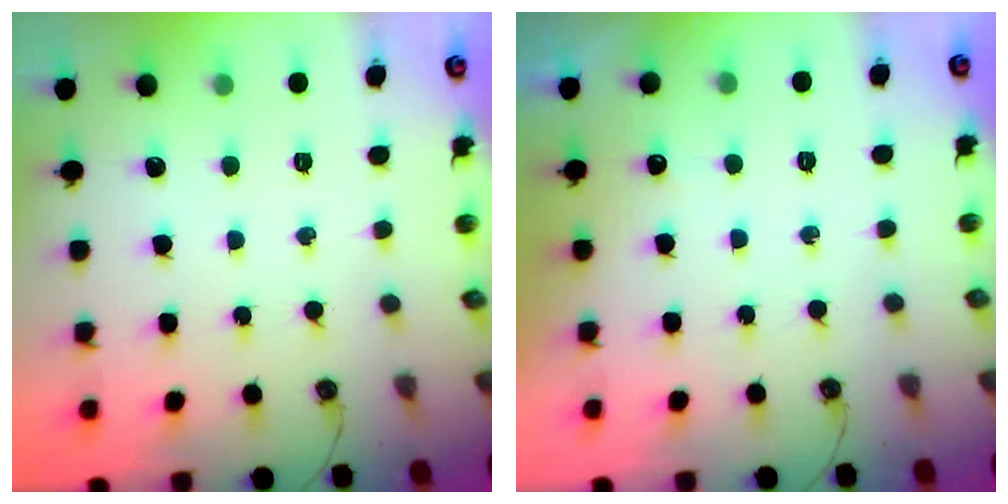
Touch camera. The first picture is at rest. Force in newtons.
{"total": 12.4, "press": 2.6, "slide": 12.1}